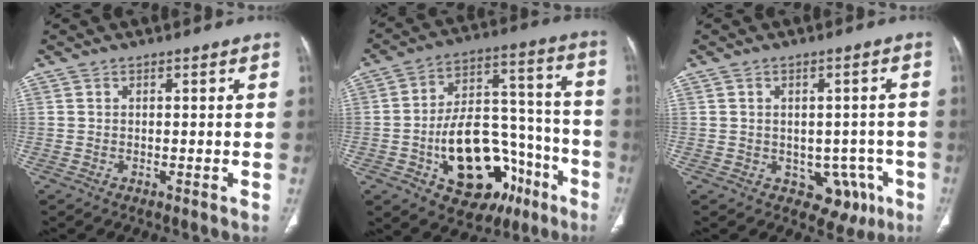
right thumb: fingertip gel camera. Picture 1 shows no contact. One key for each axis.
{"total": 23.1, "fx": -9.1, "fy": 14.2, "fz": 15.8, "tx": -0.215, "ty": 0.073, "tz": -0.121}
{"total": 7.2, "fx": -2.5, "fy": 5.6, "fz": 3.7, "tx": -0.008, "ty": 0.016, "tz": -0.019}